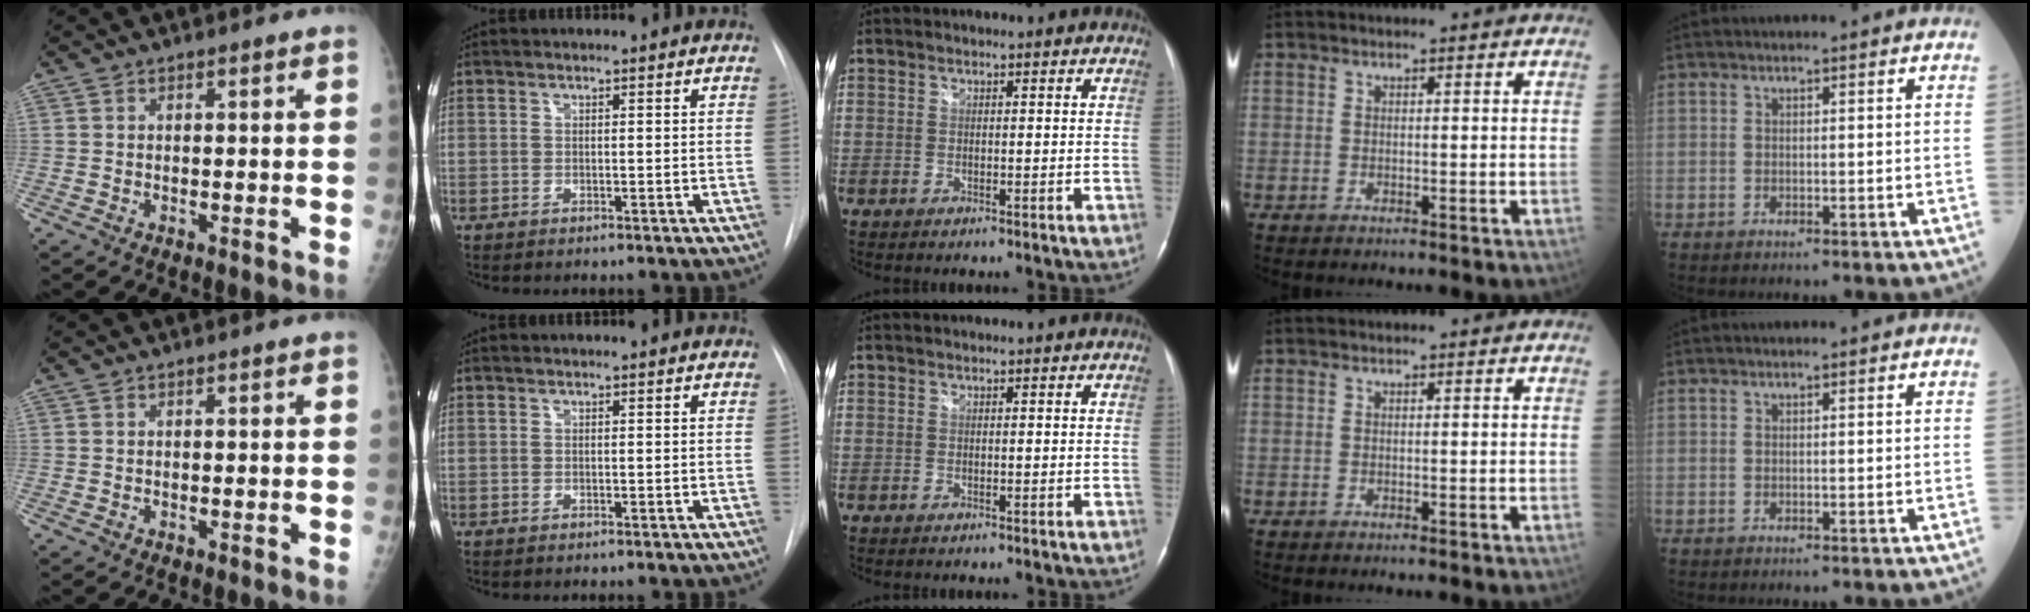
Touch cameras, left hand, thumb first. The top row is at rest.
{}